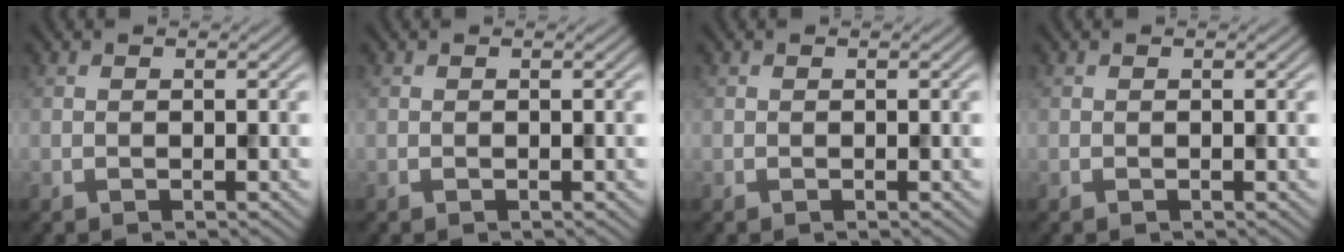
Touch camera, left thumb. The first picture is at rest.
{"total": 0.0}
{"total": 0.0}
{"total": 0.0}